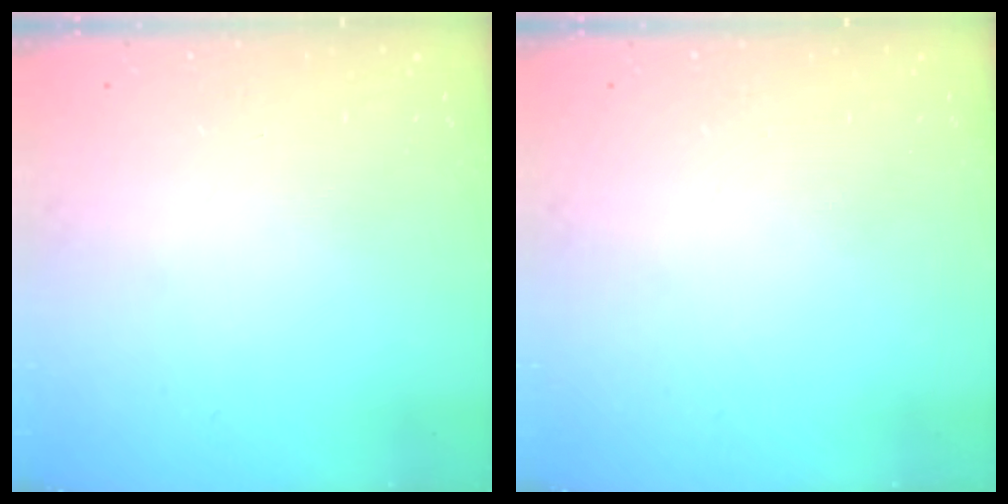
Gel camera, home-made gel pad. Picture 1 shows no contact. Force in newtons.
{"total": 0.0}